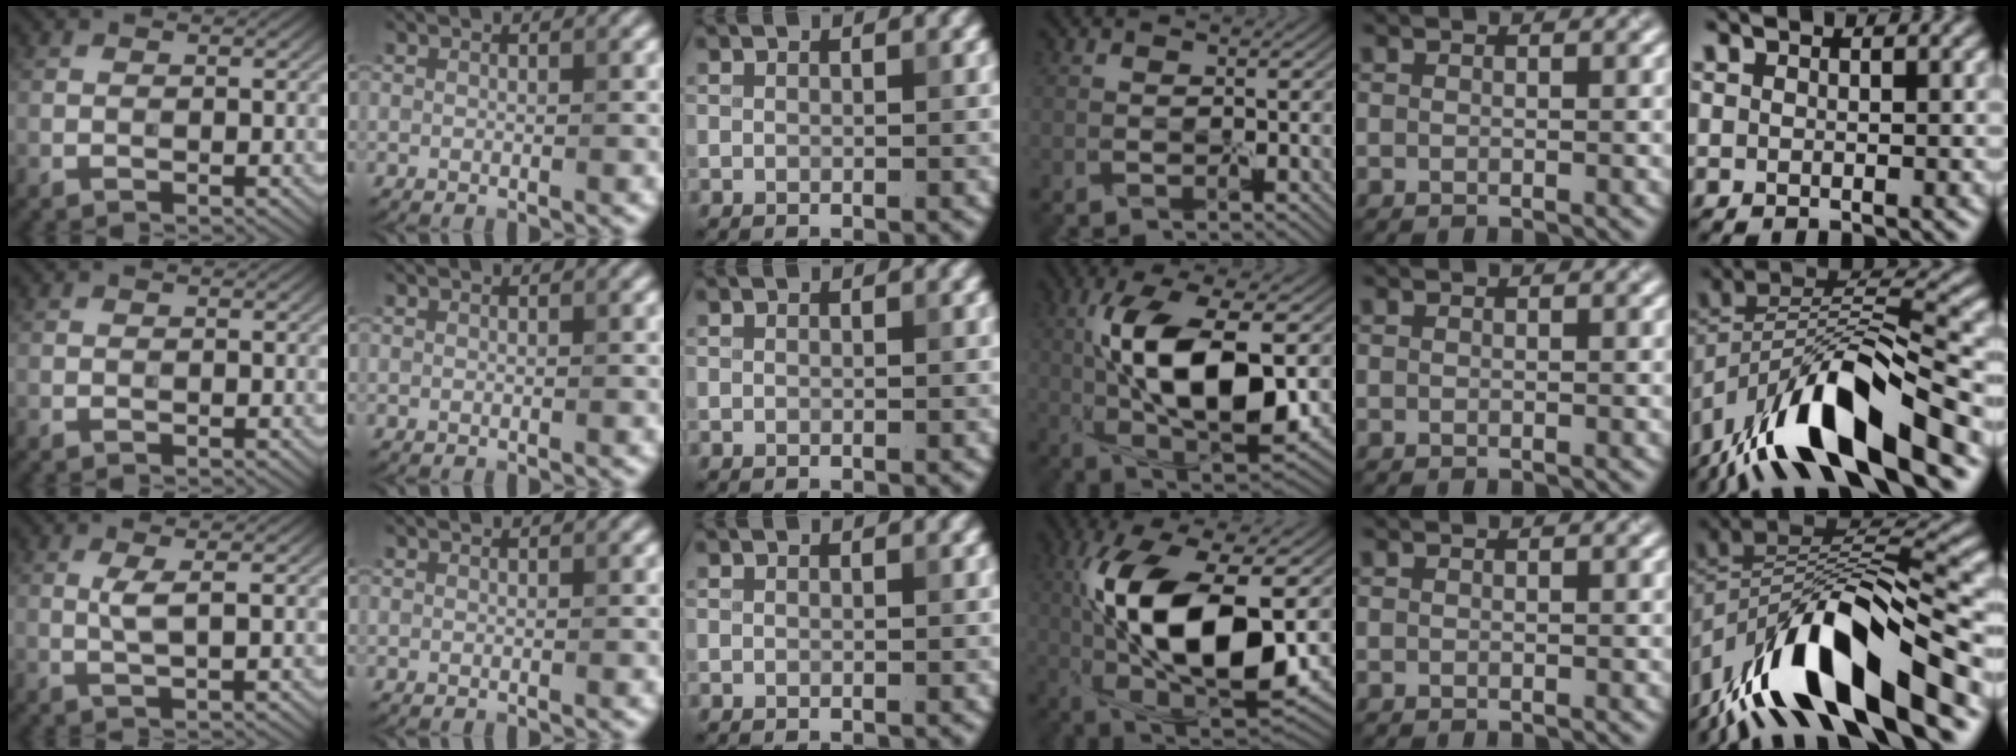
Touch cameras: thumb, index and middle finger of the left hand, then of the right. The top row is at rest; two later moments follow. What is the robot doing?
{"motion": "peel", "object": "sticky note"}